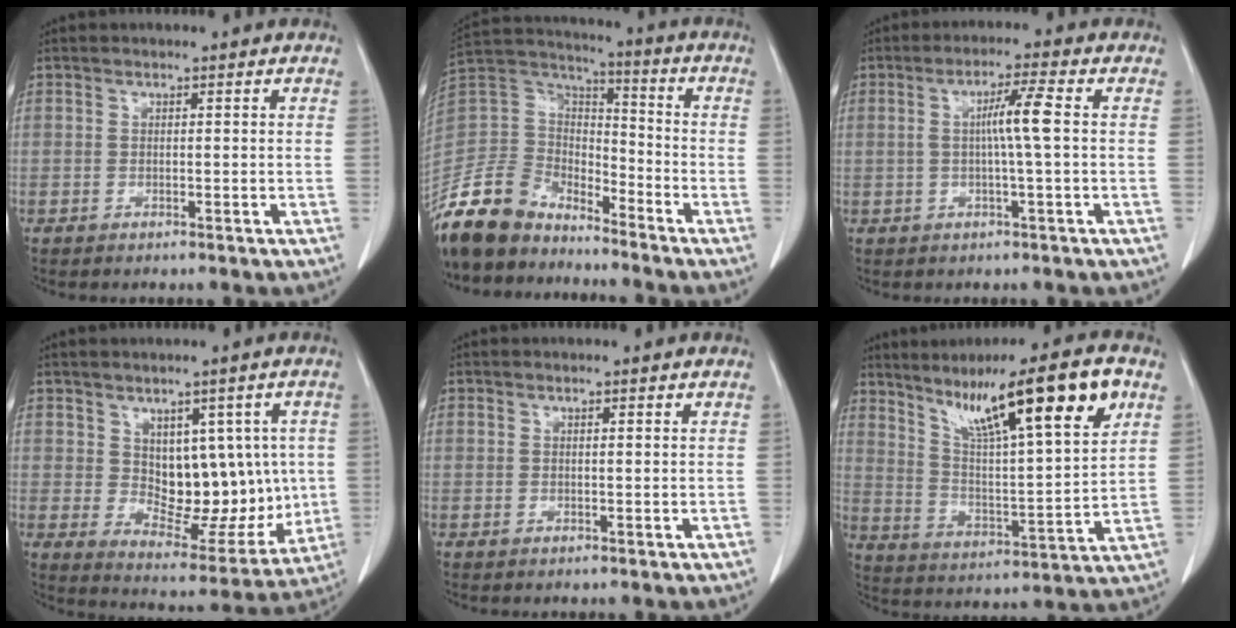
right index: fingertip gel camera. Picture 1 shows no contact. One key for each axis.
{"total": 17.4, "fx": -14.5, "fy": 7.5, "fz": 6.1, "tx": -0.138, "ty": 0.026, "tz": -0.279}
{"total": 5.5, "fx": 0.2, "fy": -0.2, "fz": 5.5, "tx": -0.101, "ty": 0.008, "tz": 0.006}
{"total": 14.1, "fx": 1.8, "fy": 8.4, "fz": 11.2, "tx": -0.142, "ty": 0.012, "tz": 0.057}
{"total": 0.9, "fx": 0.6, "fy": 0.4, "fz": 0.6, "tx": -0.016, "ty": 0.002, "tz": 0.010}
{"total": 20.5, "fx": 11.4, "fy": 2.5, "fz": 16.8, "tx": -0.272, "ty": 0.019, "tz": 0.189}